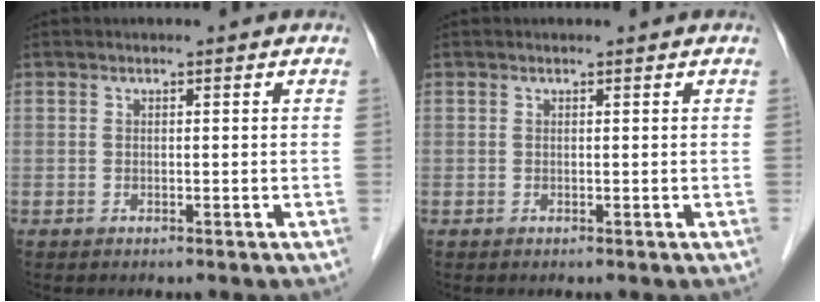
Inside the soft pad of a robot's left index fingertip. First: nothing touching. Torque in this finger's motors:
{"motor_torque": [0.07, -0.05, 0.03, 0.01]}